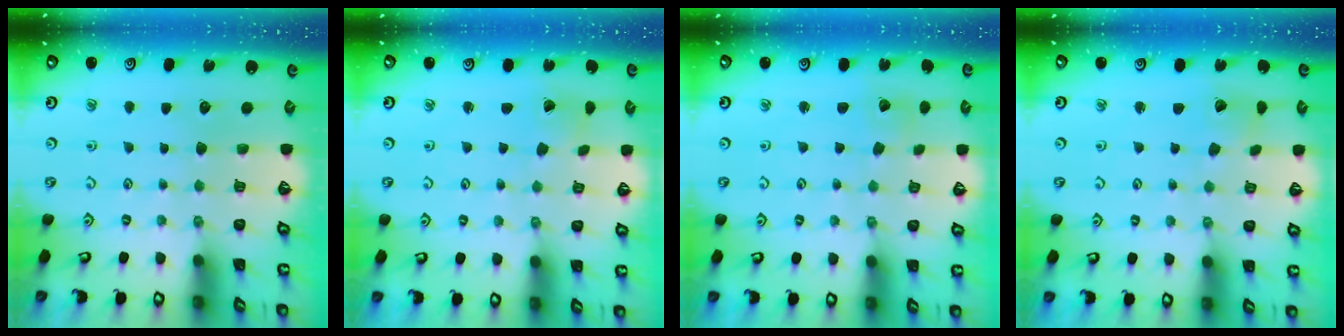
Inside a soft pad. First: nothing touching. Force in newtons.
{"total": 2.6, "press": 2.6, "slide": 0.1}
{"total": 2.0, "press": 2.0, "slide": 0.1}
{"total": 2.8, "press": 2.8, "slide": 0.3}